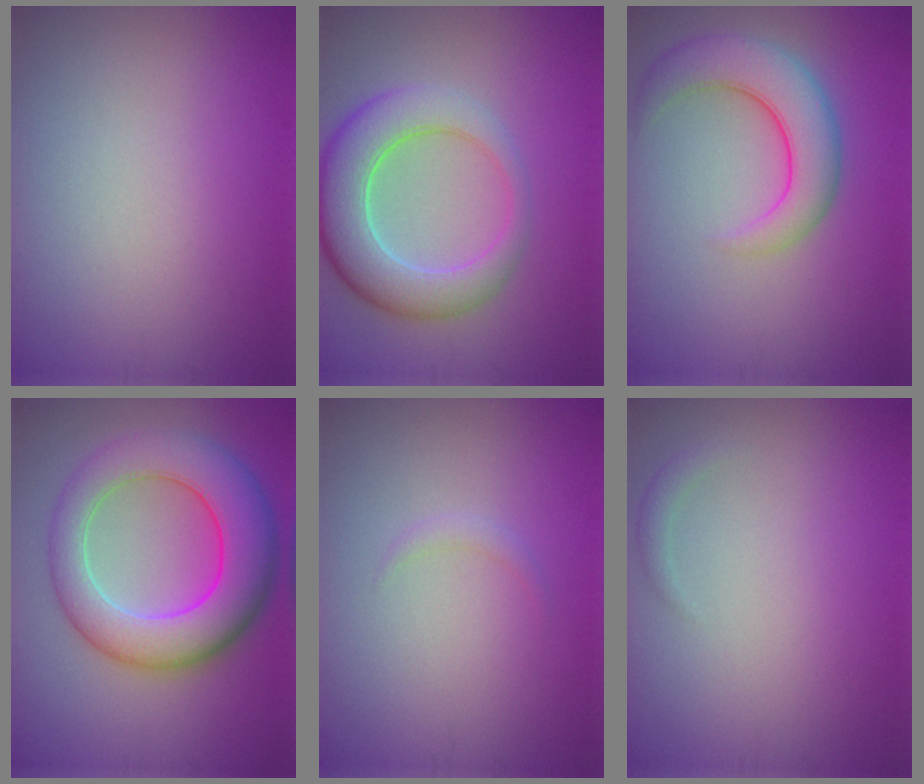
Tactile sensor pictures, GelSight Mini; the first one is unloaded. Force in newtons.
{"total": 7.4, "press": 7.3, "slide": 0.5}
{"total": 6.0, "press": 6.0, "slide": 0.4}
{"total": 10.0, "press": 10.0, "slide": 0.2}
{"total": 0.8, "press": 0.8, "slide": 0.0}
{"total": 0.9, "press": 0.9, "slide": 0.1}